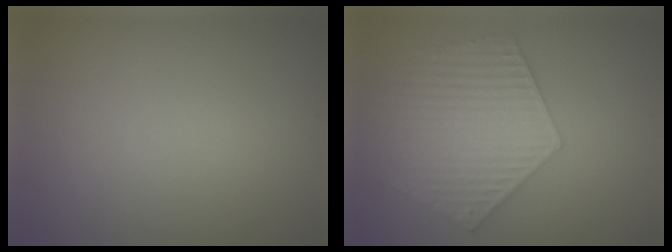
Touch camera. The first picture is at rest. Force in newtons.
{"total": 6.4, "press": 4.9, "slide": 4.2}